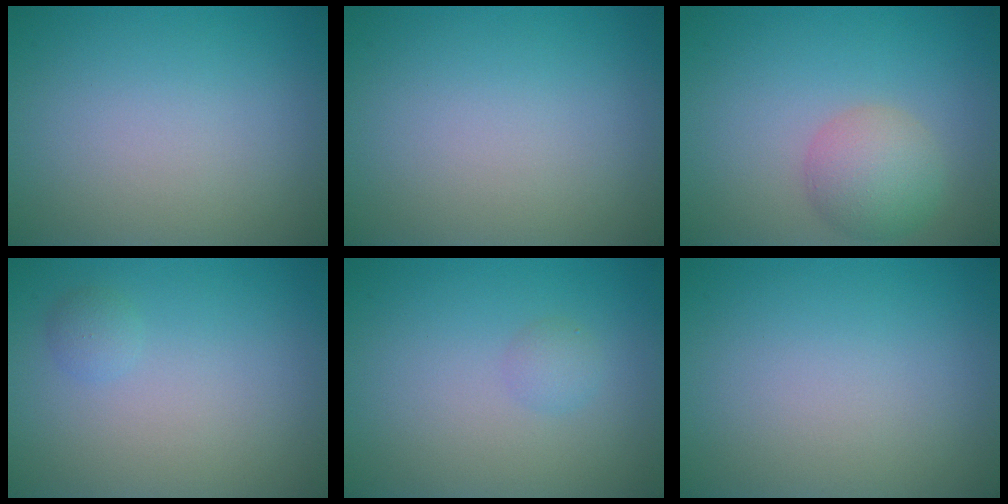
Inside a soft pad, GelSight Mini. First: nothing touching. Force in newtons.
{"total": 0.0}
{"total": 3.7, "press": 3.7, "slide": 0.2}
{"total": 0.9, "press": 0.9, "slide": 0.0}
{"total": 1.1, "press": 1.1, "slide": 0.0}
{"total": 0.0}